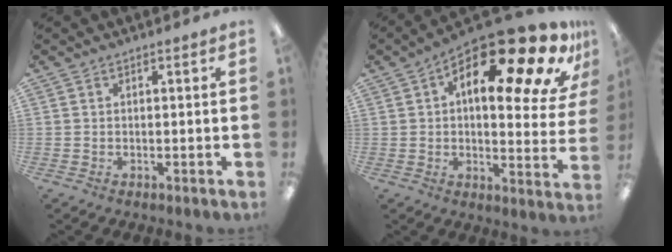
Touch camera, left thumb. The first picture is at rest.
{"total": 22.6, "force": [13.2, 7.4, 16.7], "torque": [-0.232, -0.090, 0.206]}